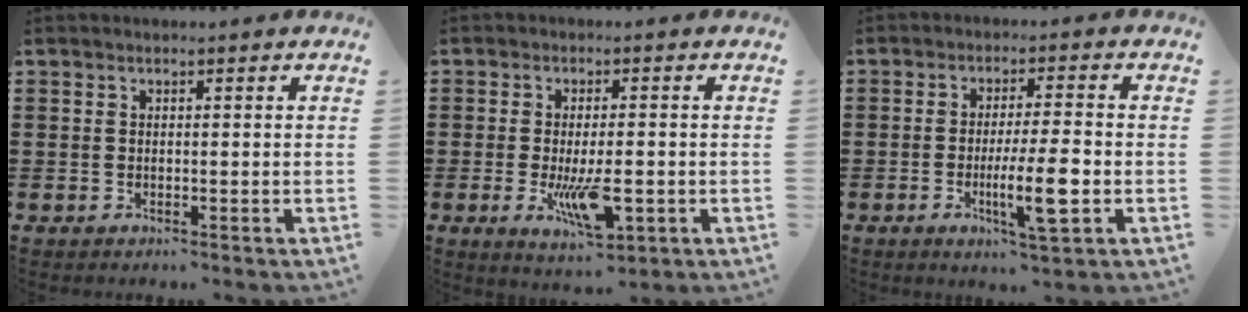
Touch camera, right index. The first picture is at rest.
{"total": 7.8, "force": [-1.9, 2.7, 7.1], "torque": [-0.134, -0.016, -0.032]}
{"total": 8.5, "force": [-2.3, 1.1, 8.2], "torque": [-0.151, -0.014, -0.043]}